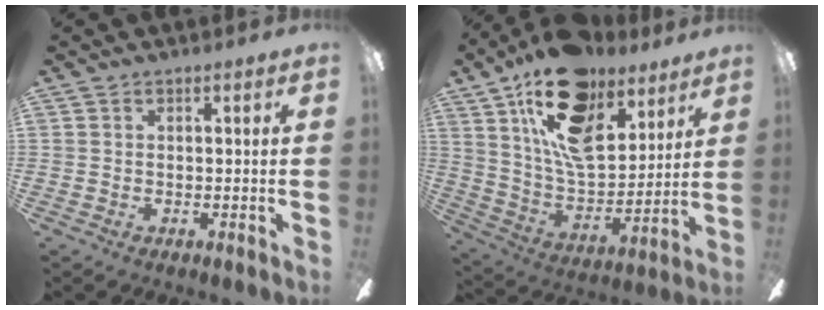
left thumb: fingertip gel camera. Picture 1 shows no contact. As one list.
[{"total": 21.2, "force": [12.9, 10.9, 12.8], "torque": [-0.228, -0.068, 0.227]}]